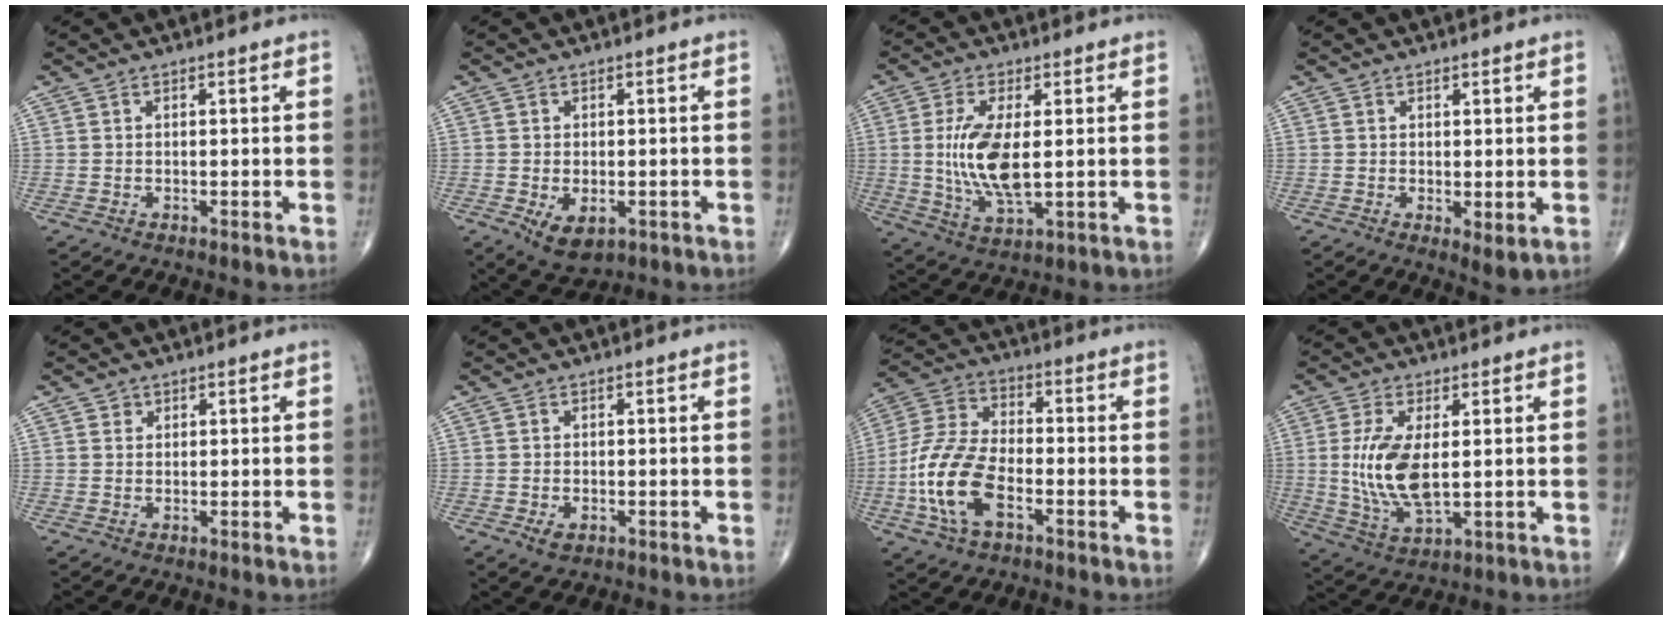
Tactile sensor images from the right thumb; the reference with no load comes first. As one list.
[{"total": 6.1, "force": [-2.1, 3.7, 4.4], "torque": [-0.067, -0.003, -0.022]}, {"total": 11.2, "force": [0.5, 4.4, 10.3], "torque": [-0.214, -0.016, 0.017]}, {"total": 2.8, "force": [-0.2, 1.1, 2.6], "torque": [-0.038, -0.011, -0.001]}, {"total": 1.1, "force": [0.5, 0.9, 0.1], "torque": [0.009, -0.002, 0.005]}, {"total": 2.4, "force": [-0.9, 1.5, 1.6], "torque": [-0.025, -0.001, -0.011]}, {"total": 14.3, "force": [-4.8, 7.4, 11.2], "torque": [-0.238, 0.023, -0.095]}, {"total": 11.4, "force": [0.8, 5.0, 10.2], "torque": [-0.212, -0.013, 0.026]}]